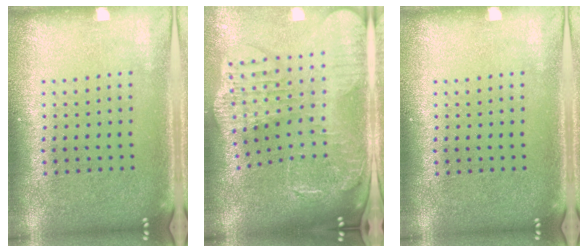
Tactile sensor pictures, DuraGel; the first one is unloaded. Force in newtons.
{"total": 3.1, "press": 2.5, "slide": 1.8}
{"total": 0.0}